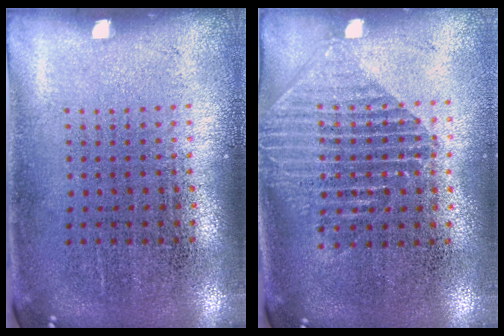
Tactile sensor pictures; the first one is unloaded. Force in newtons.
{"total": 1.5, "press": 1.3, "slide": 0.8}